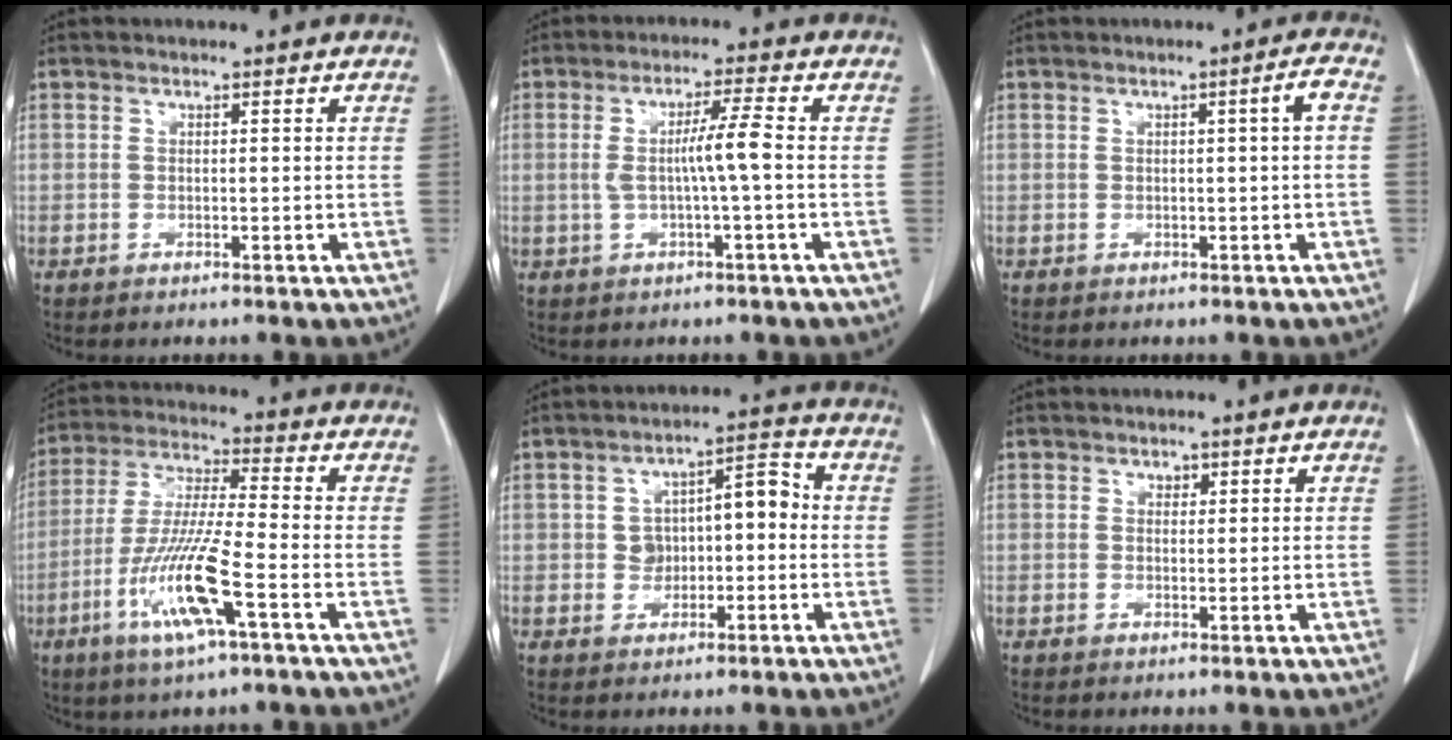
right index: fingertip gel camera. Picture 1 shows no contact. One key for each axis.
{"total": 5.4, "fx": -0.2, "fy": -0.5, "fz": 5.4, "tx": -0.099, "ty": 0.006, "tz": -0.003}
{"total": 2.2, "fx": 0.1, "fy": -0.4, "fz": 2.2, "tx": -0.031, "ty": 0.004, "tz": 0.004}
{"total": 12.7, "fx": -5.0, "fy": 0.5, "fz": 11.6, "tx": -0.239, "ty": -0.016, "tz": -0.098}
{"total": 6.9, "fx": -0.2, "fy": 4.1, "fz": 5.5, "tx": -0.080, "ty": 0.040, "tz": -0.001}
{"total": 0.9, "fx": 0.5, "fy": 0.6, "fz": 0.4, "tx": -0.002, "ty": -0.003, "tz": 0.007}